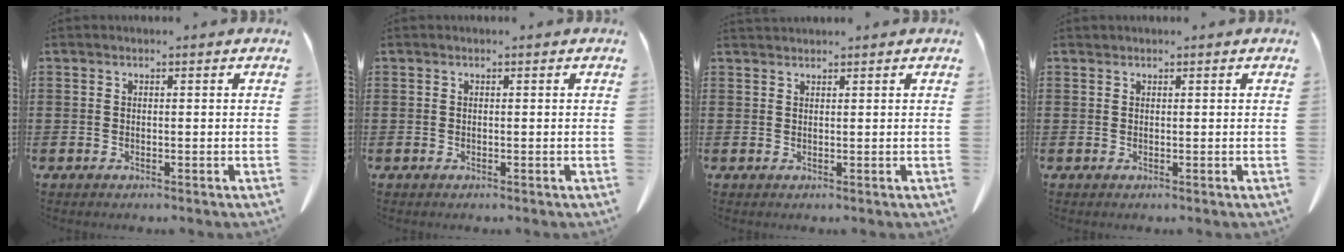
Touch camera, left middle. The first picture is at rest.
{"total": 0.0}
{"total": 1.1, "force": [1.0, 0.0, 0.0], "torque": [-0.003, -0.001, 0.021]}
{"total": 0.0}